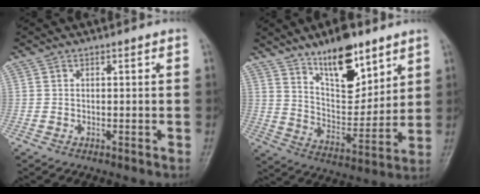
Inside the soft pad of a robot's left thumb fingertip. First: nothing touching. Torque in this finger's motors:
{"motor_torque": [0.23, 0.27, 0.20, -0.42, 0.11]}